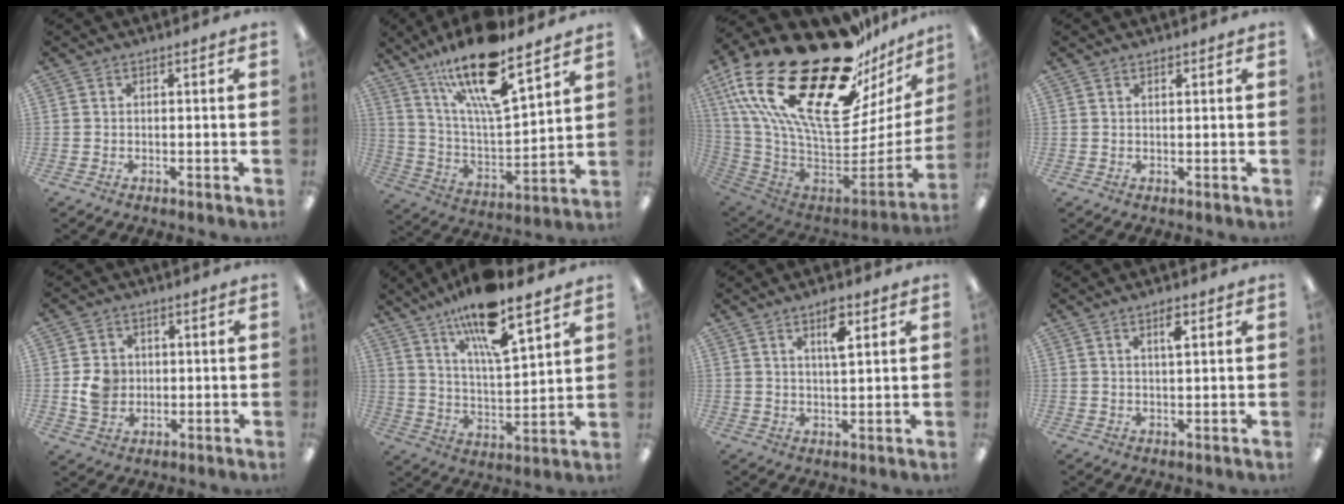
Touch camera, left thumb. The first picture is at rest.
{"total": 20.4, "force": [14.4, 5.6, 13.2], "torque": [-0.234, -0.082, 0.242]}
{"total": 37.0, "force": [20.6, 16.4, 26.0], "torque": [-0.447, -0.158, 0.390]}
{"total": 0.9, "force": [0.8, 0.4, 0.3], "torque": [-0.006, 0.000, 0.015]}
{"total": 6.0, "force": [0.3, 5.4, 2.5], "torque": [-0.029, 0.006, 0.006]}
{"total": 15.5, "force": [11.9, 3.1, 9.4], "torque": [-0.164, -0.068, 0.196]}
{"total": 6.0, "force": [3.4, 2.0, 4.4], "torque": [-0.065, -0.007, 0.052]}
{"total": 3.3, "force": [2.0, 0.9, 2.5], "torque": [-0.039, -0.002, 0.030]}